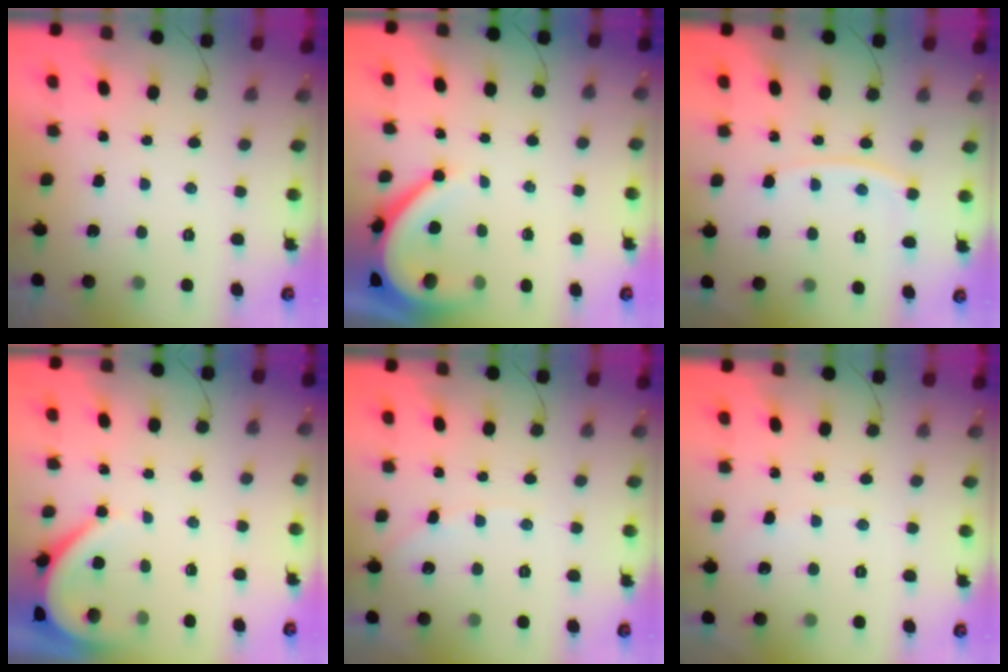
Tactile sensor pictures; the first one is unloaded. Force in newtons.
{"total": 8.3, "press": 8.2, "slide": 1.1}
{"total": 5.9, "press": 5.8, "slide": 0.8}
{"total": 4.7, "press": 4.7, "slide": 0.4}
{"total": 4.4, "press": 4.4, "slide": 0.6}
{"total": 2.0, "press": 2.0, "slide": 0.3}